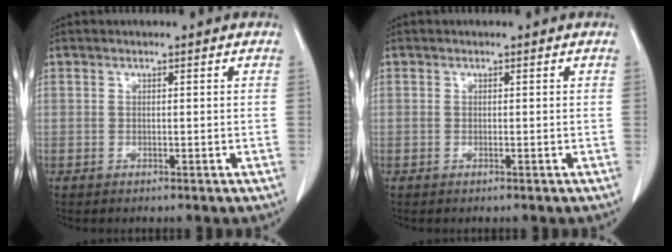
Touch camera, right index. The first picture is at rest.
{"total": 0.0}